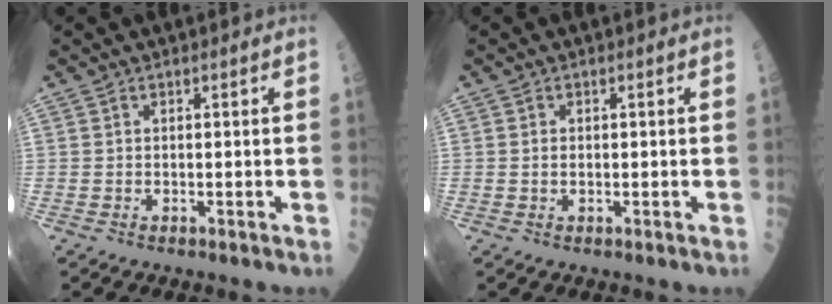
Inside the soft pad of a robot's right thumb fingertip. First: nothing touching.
{"total": 1.1, "force": [0.1, 0.6, 0.8], "torque": [-0.012, 0.000, 0.002]}